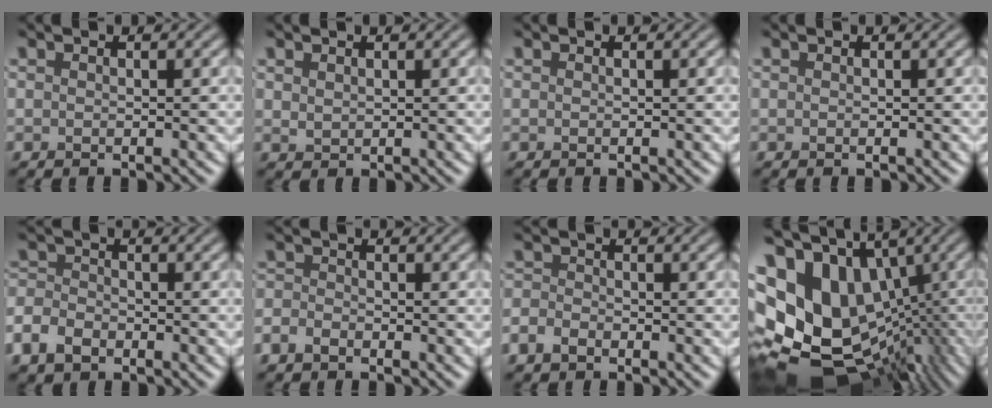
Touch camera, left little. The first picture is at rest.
{"total": 0.8, "force": [0.6, 0.5, 0.3], "torque": [-0.010, -0.003, 0.018]}
{"total": 0.0}
{"total": 0.0}
{"total": 3.3, "force": [-1.9, 2.2, 1.6], "torque": [-0.036, -0.003, -0.047]}
{"total": 1.5, "force": [-1.1, 0.8, 0.6], "torque": [-0.011, 0.000, -0.027]}
{"total": 1.9, "force": [-1.2, 1.1, 0.8], "torque": [-0.015, 0.000, -0.032]}
{"total": 18.2, "force": [-0.3, 14.3, 11.3], "torque": [-0.196, -0.001, 0.037]}